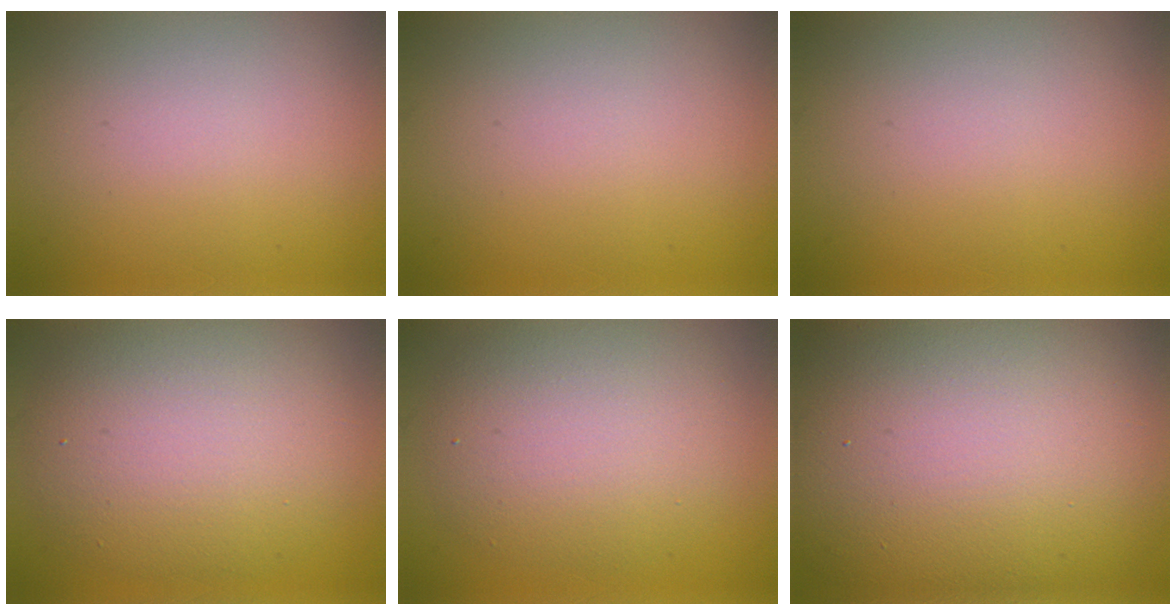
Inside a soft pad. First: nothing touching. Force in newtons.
{"total": 0.0}
{"total": 0.0}
{"total": 8.5, "press": 8.5, "slide": 0.3}
{"total": 6.0, "press": 6.0, "slide": 0.2}
{"total": 17.8, "press": 17.7, "slide": 1.0}